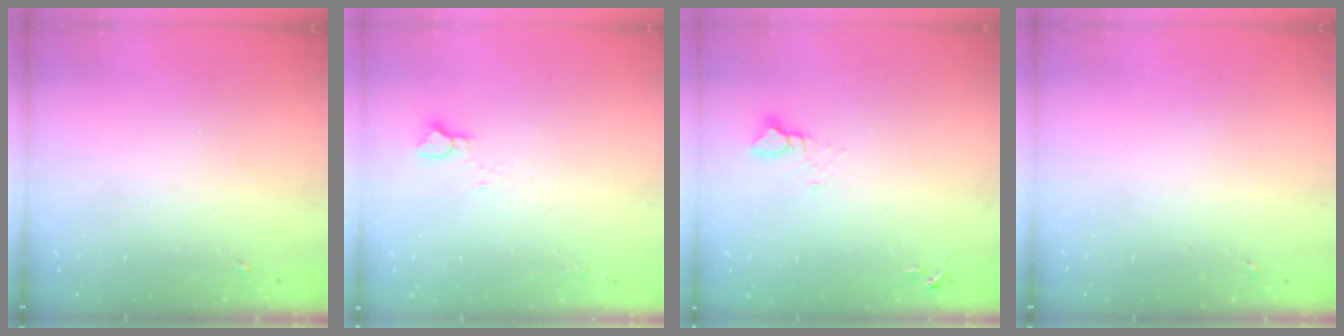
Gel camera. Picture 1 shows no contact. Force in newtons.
{"total": 3.9, "press": 3.9, "slide": 0.4}
{"total": 3.9, "press": 3.9, "slide": 0.2}
{"total": 0.0}